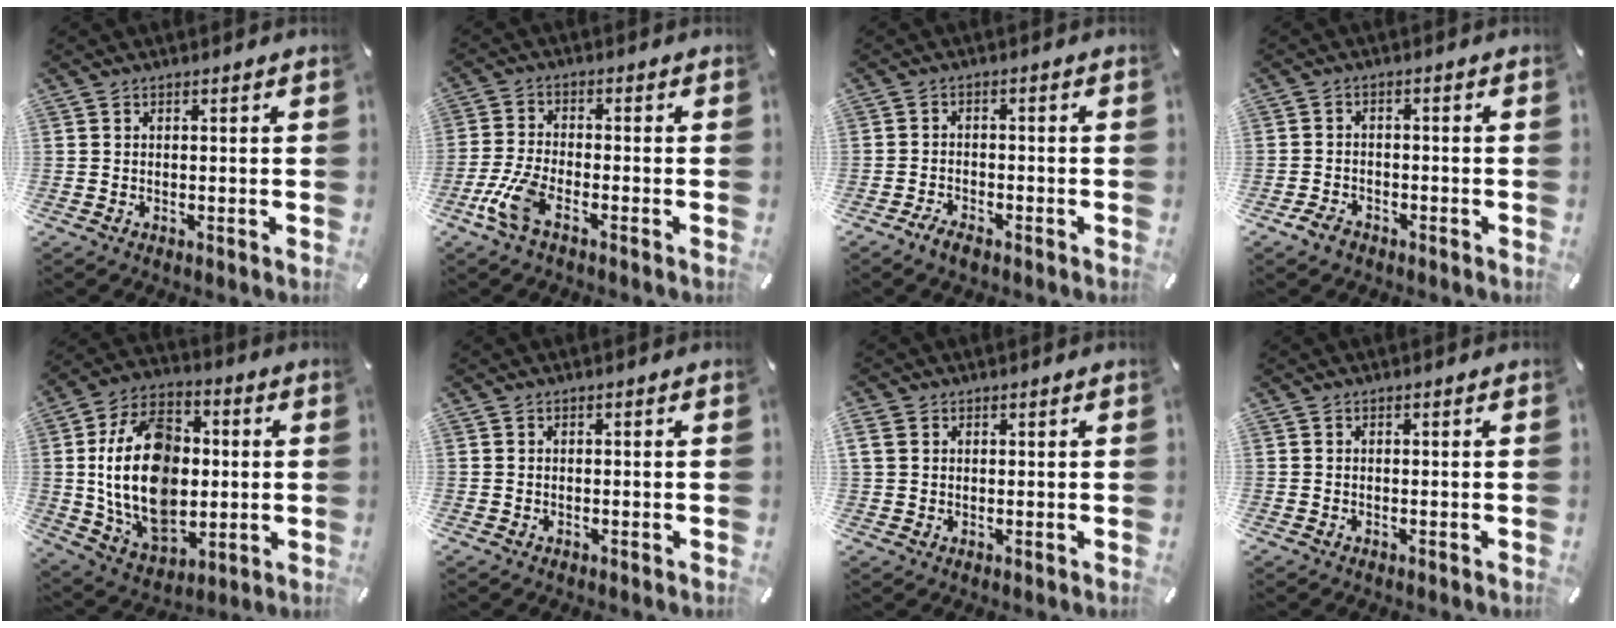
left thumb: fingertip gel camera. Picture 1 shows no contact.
{"total": 7.5, "force": [-3.8, 2.8, 5.9], "torque": [-0.147, -0.008, -0.072]}
{"total": 2.9, "force": [-2.4, 1.0, 1.2], "torque": [-0.027, 0.011, -0.048]}
{"total": 3.1, "force": [-2.3, 1.9, 1.1], "torque": [-0.031, 0.009, -0.048]}
{"total": 22.3, "force": [0.1, 15.8, 15.7], "torque": [-0.306, 0.001, 0.004]}
{"total": 0.0}
{"total": 2.6, "force": [1.2, 2.1, 0.9], "torque": [-0.021, 0.003, 0.023]}
{"total": 0.0}